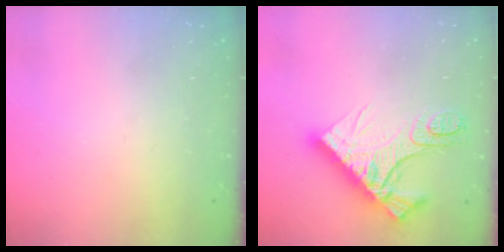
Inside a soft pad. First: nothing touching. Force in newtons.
{"total": 16.2, "press": 16.1, "slide": 1.6}